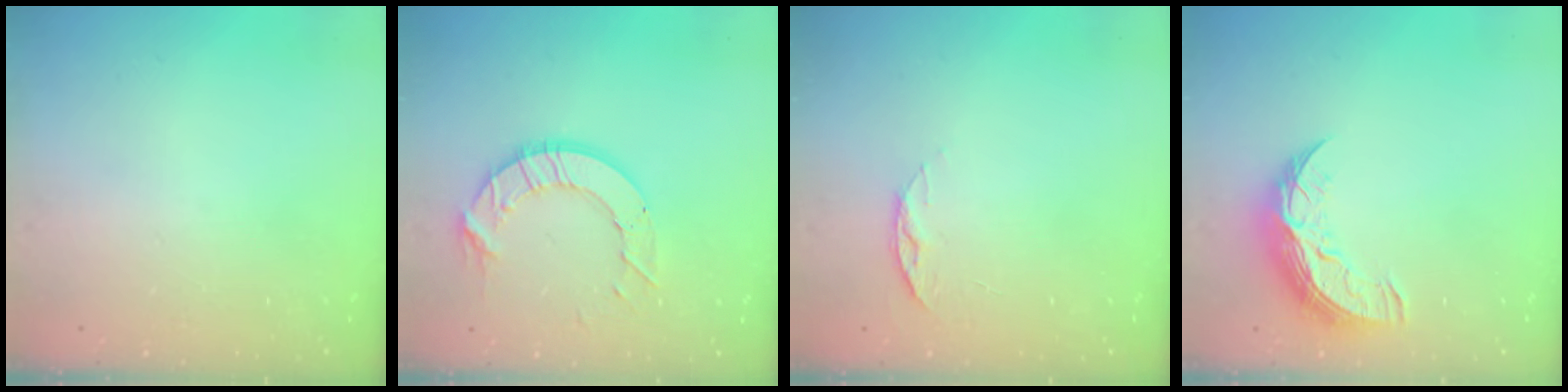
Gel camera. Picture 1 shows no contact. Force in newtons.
{"total": 10.4, "press": 10.3, "slide": 0.5}
{"total": 6.2, "press": 6.1, "slide": 0.7}
{"total": 10.7, "press": 10.6, "slide": 0.6}